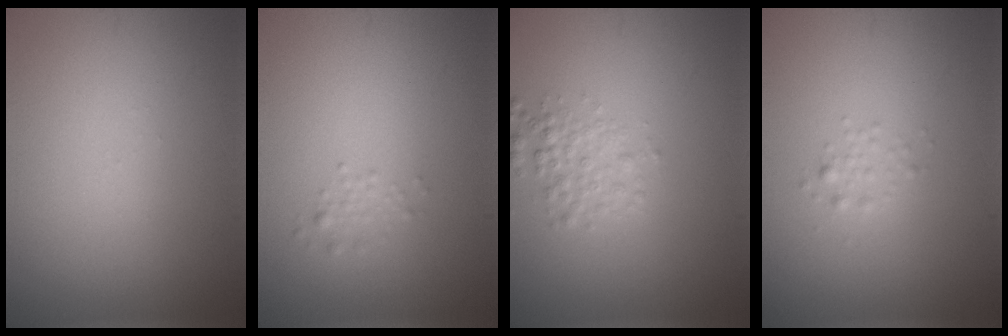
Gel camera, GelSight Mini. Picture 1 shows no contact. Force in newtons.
{"total": 1.0, "press": 1.0, "slide": 0.0}
{"total": 2.1, "press": 2.1, "slide": 0.0}
{"total": 0.9, "press": 0.9, "slide": 0.0}